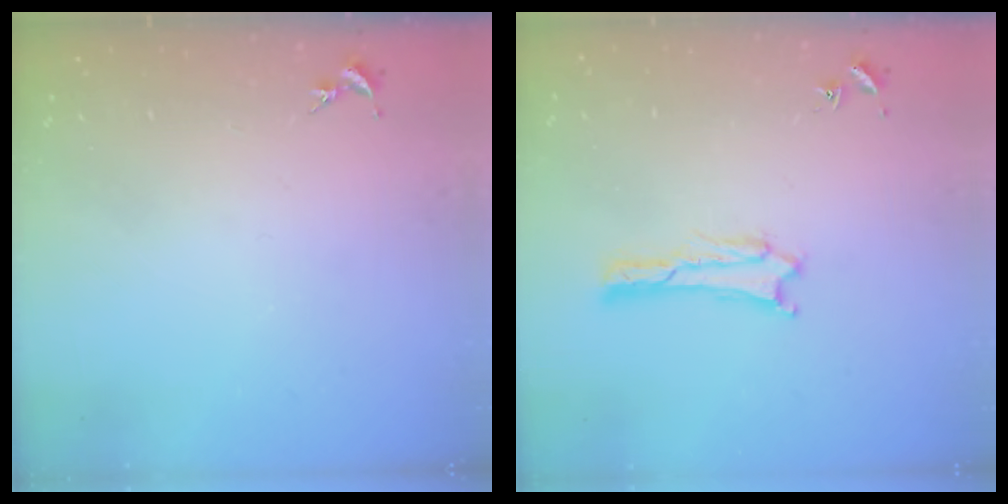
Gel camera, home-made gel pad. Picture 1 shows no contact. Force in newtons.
{"total": 1.9, "press": 1.9, "slide": 0.1}